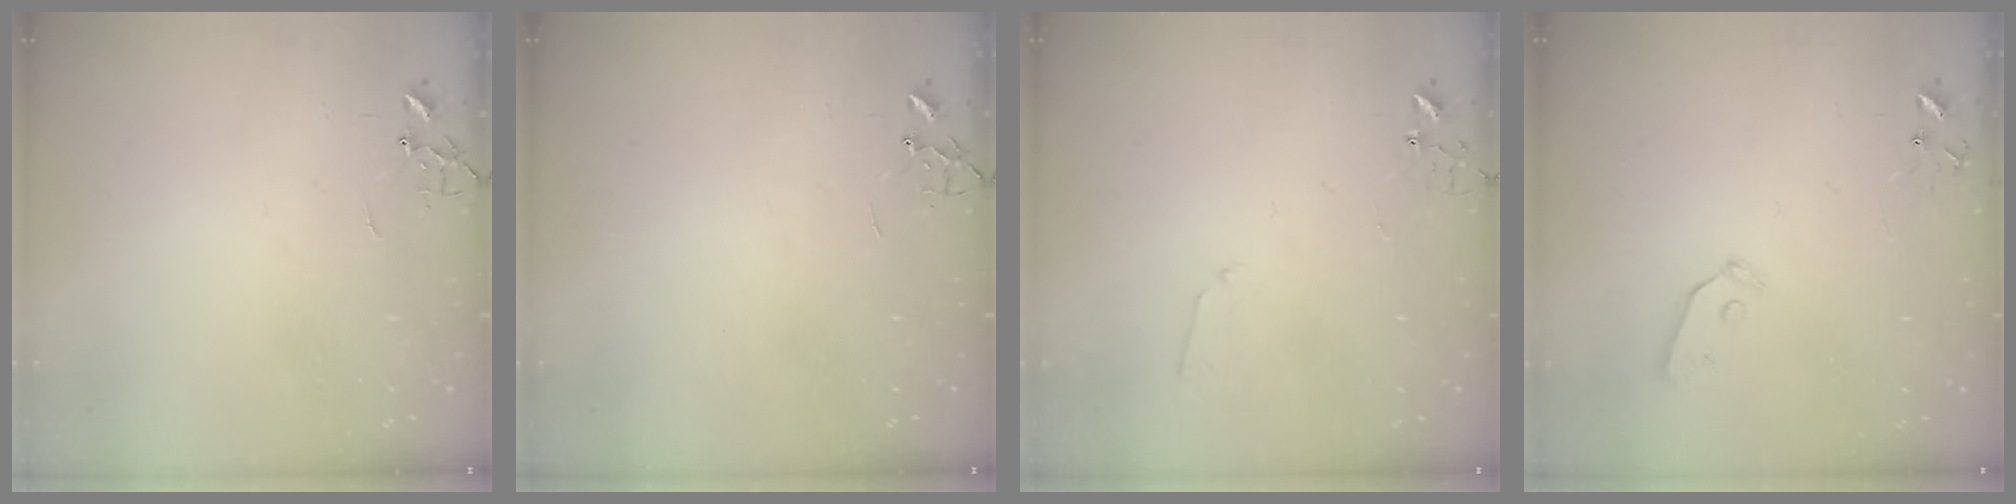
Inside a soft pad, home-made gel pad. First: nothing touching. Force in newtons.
{"total": 0.0}
{"total": 5.0, "press": 5.0, "slide": 0.7}
{"total": 5.7, "press": 5.7, "slide": 0.4}